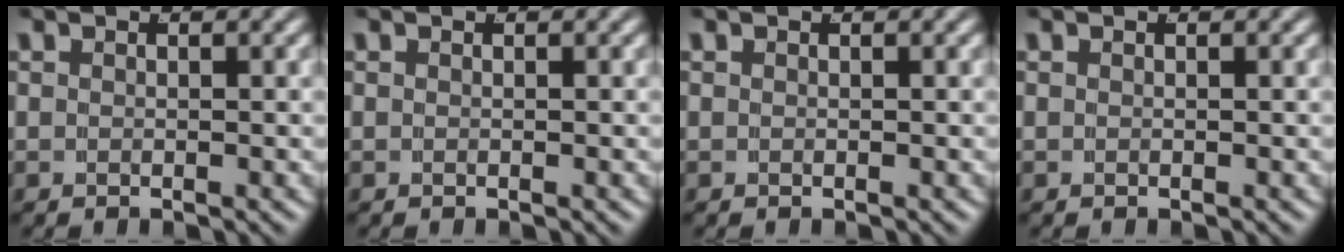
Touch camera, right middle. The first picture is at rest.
{"total": 0.0}
{"total": 0.0}
{"total": 0.0}